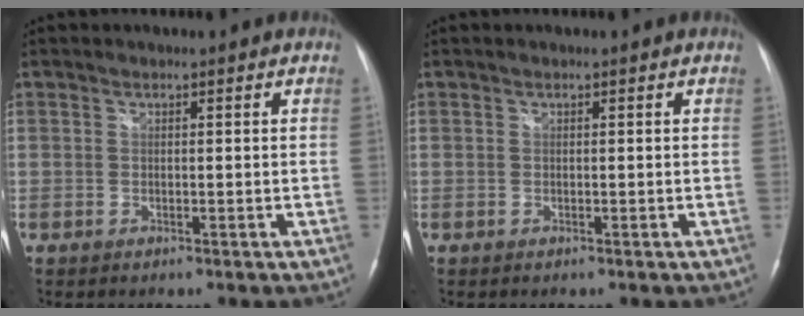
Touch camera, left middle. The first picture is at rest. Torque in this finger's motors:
{"motor_torque": [0.01, 0.00, -0.02, 0.00]}